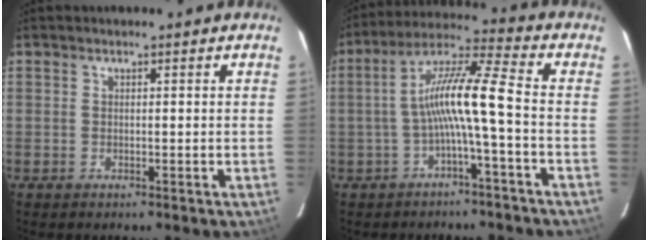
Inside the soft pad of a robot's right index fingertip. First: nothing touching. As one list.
[{"total": 9.6, "force": [-2.5, -0.2, 9.2], "torque": [-0.190, 0.021, -0.047]}]